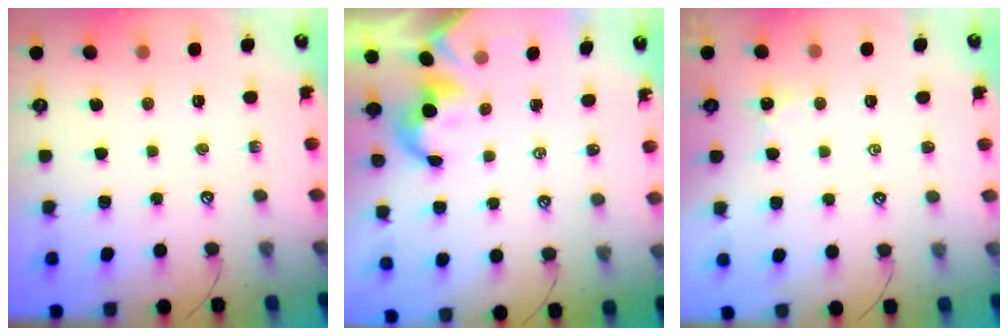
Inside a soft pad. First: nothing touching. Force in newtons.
{"total": 2.0, "press": 2.0, "slide": 0.2}
{"total": 0.6, "press": 0.5, "slide": 0.3}